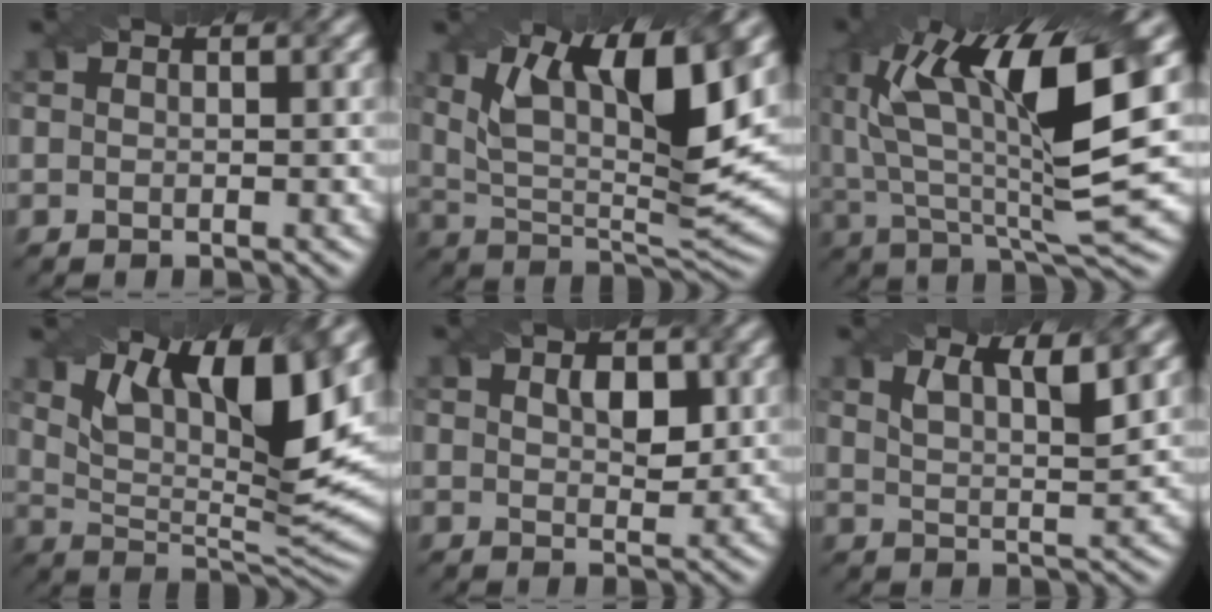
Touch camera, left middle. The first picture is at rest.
{"total": 12.7, "force": [5.4, 4.2, 10.7], "torque": [-0.185, -0.003, 0.094]}
{"total": 13.6, "force": [4.2, 3.9, 12.3], "torque": [-0.227, 0.000, 0.077]}
{"total": 12.4, "force": [6.1, 3.9, 10.0], "torque": [-0.165, -0.007, 0.108]}
{"total": 3.0, "force": [1.0, 1.6, 2.3], "torque": [-0.039, 0.002, 0.018]}
{"total": 4.6, "force": [2.8, 1.4, 3.4], "torque": [-0.040, 0.013, 0.031]}